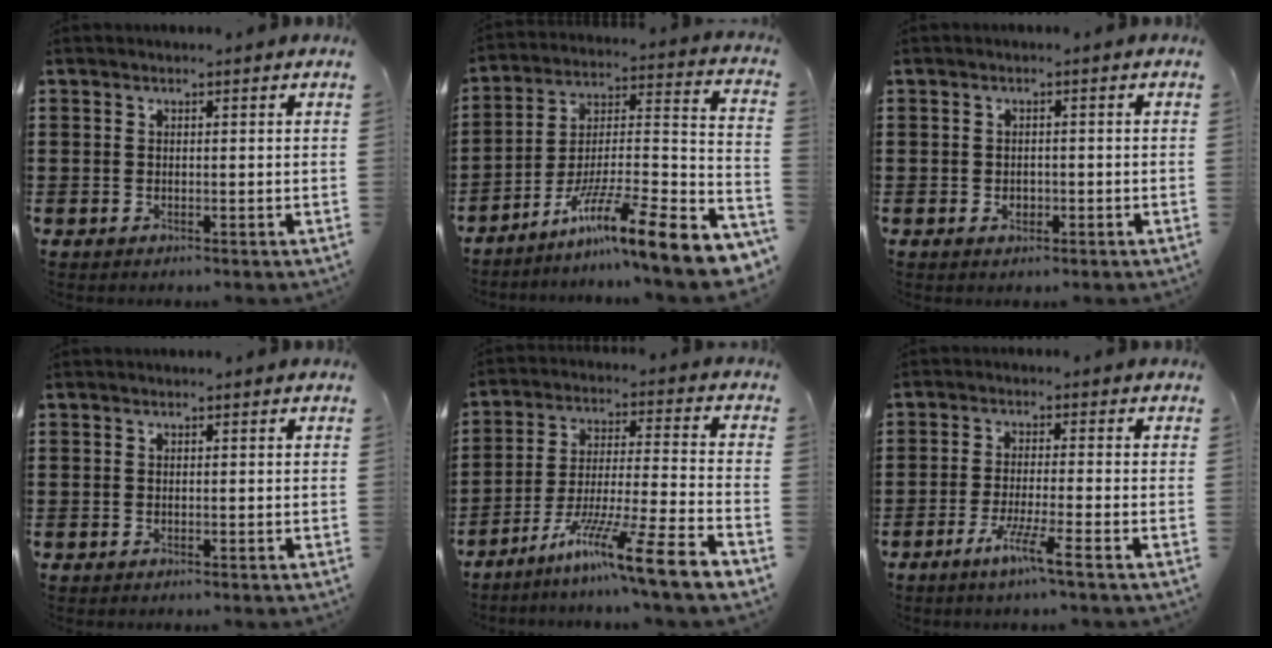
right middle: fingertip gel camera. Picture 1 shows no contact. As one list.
[{"total": 12.2, "force": [-8.1, 0.4, 9.1], "torque": [-0.150, -0.009, -0.154]}, {"total": 1.3, "force": [-0.4, 0.9, 0.8], "torque": [-0.016, 0.002, -0.010]}, {"total": 0.0}, {"total": 11.8, "force": [-8.8, -0.5, 7.9], "torque": [-0.143, 0.002, -0.172]}, {"total": 5.0, "force": [-3.2, -0.4, 3.8], "torque": [-0.067, -0.008, -0.057]}]